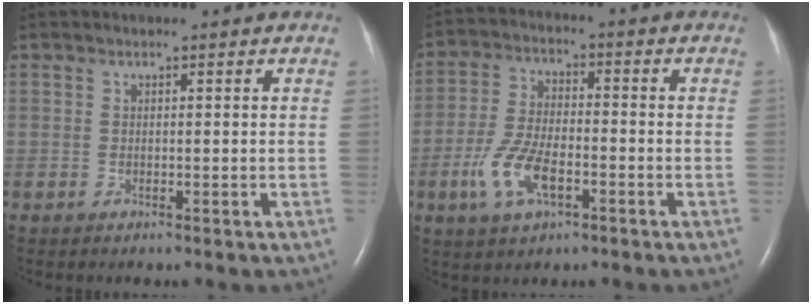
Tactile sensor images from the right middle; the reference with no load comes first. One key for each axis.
{"total": 8.5, "fx": -3.5, "fy": 3.5, "fz": 6.9, "tx": -0.151, "ty": -0.001, "tz": -0.065}